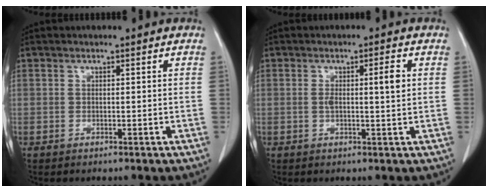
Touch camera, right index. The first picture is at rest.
{"total": 3.7, "force": [0.6, 0.2, 3.6], "torque": [-0.063, 0.006, 0.012]}